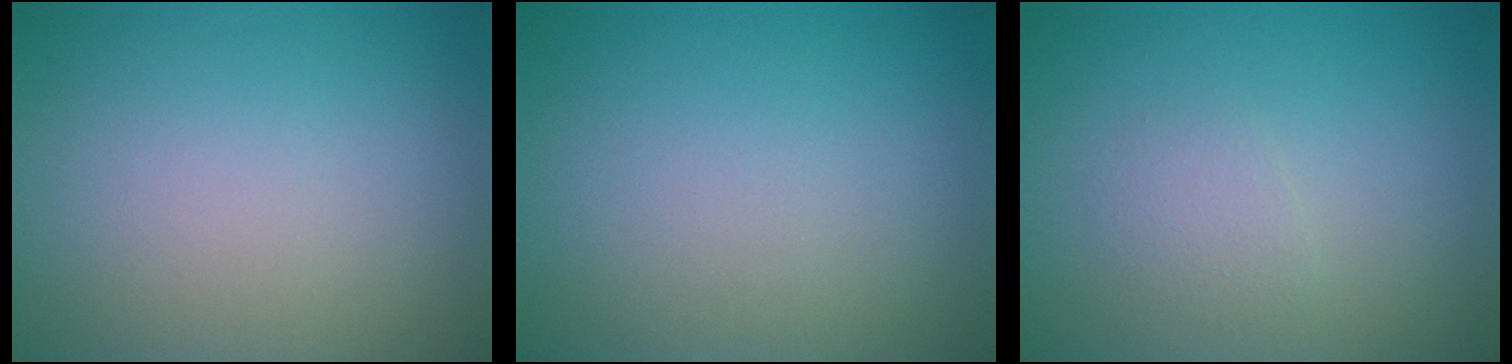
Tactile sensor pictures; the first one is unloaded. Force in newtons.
{"total": 0.0}
{"total": 1.3, "press": 1.3, "slide": 0.2}